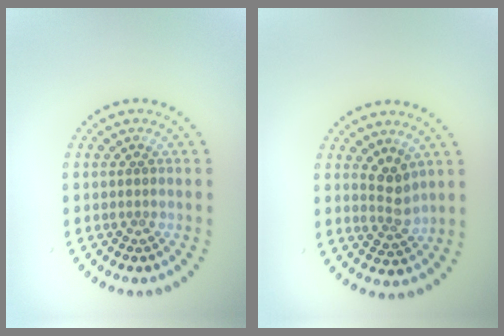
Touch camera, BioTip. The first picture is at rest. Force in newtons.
{"total": 2.3, "press": 2.1, "slide": 1.0}